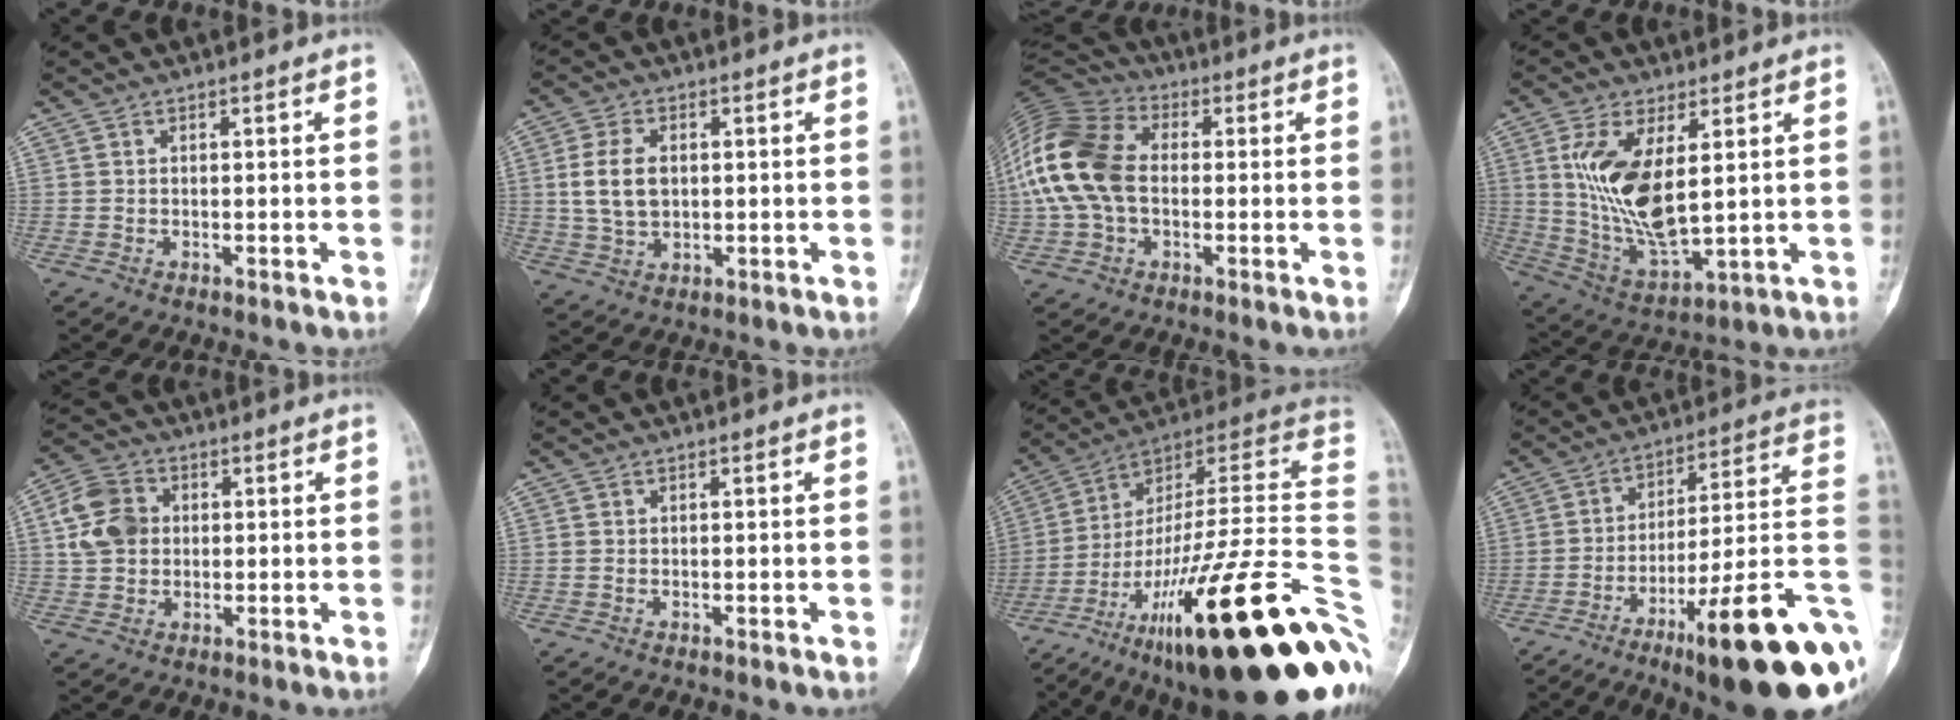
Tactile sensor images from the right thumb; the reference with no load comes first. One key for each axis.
{"total": 7.9, "fx": 0.9, "fy": 5.2, "fz": 5.9, "tx": -0.111, "ty": -0.003, "tz": 0.023}
{"total": 18.1, "fx": 0.3, "fy": 12.2, "fz": 13.4, "tx": -0.293, "ty": 0.027, "tz": -0.002}
{"total": 14.8, "fx": 3.0, "fy": 6.4, "fz": 13.1, "tx": -0.259, "ty": -0.023, "tz": 0.073}
{"total": 8.8, "fx": 1.2, "fy": 6.9, "fz": 5.2, "tx": -0.086, "ty": 0.013, "tz": 0.015}
{"total": 0.0}
{"total": 38.0, "fx": -12.8, "fy": 8.8, "fz": 34.7, "tx": -0.437, "ty": 0.086, "tz": -0.208}
{"total": 22.3, "fx": -8.6, "fy": 4.3, "fz": 20.1, "tx": -0.224, "ty": 0.050, "tz": -0.122}